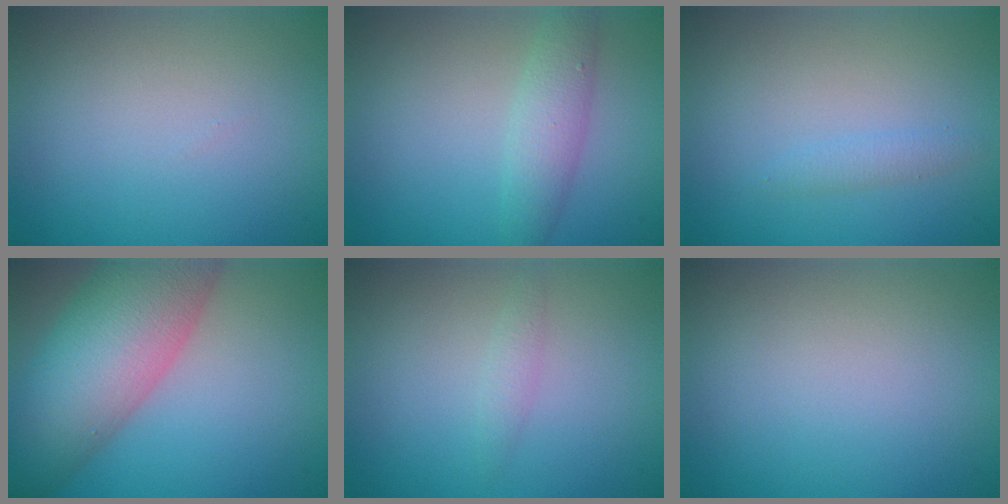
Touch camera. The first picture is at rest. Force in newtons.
{"total": 2.8, "press": 2.8, "slide": 0.0}
{"total": 1.0, "press": 1.0, "slide": 0.0}
{"total": 11.4, "press": 11.3, "slide": 0.5}
{"total": 1.0, "press": 1.0, "slide": 0.1}
{"total": 0.0}